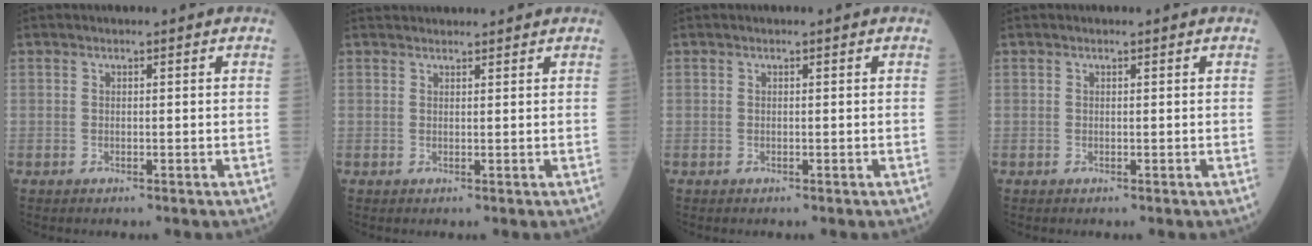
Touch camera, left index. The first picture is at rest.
{"total": 4.7, "force": [4.5, 0.7, 1.0], "torque": [-0.009, 0.035, 0.062]}
{"total": 0.0}
{"total": 0.0}